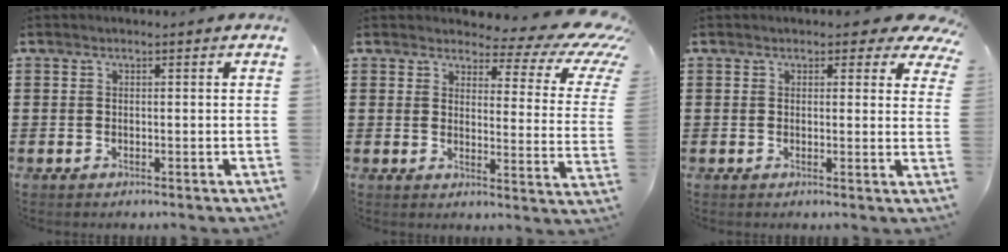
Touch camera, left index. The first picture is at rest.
{"total": 5.6, "force": [4.3, 1.5, 3.4], "torque": [-0.062, -0.030, 0.068]}
{"total": 2.5, "force": [1.9, 1.1, 1.3], "torque": [-0.018, -0.005, 0.029]}